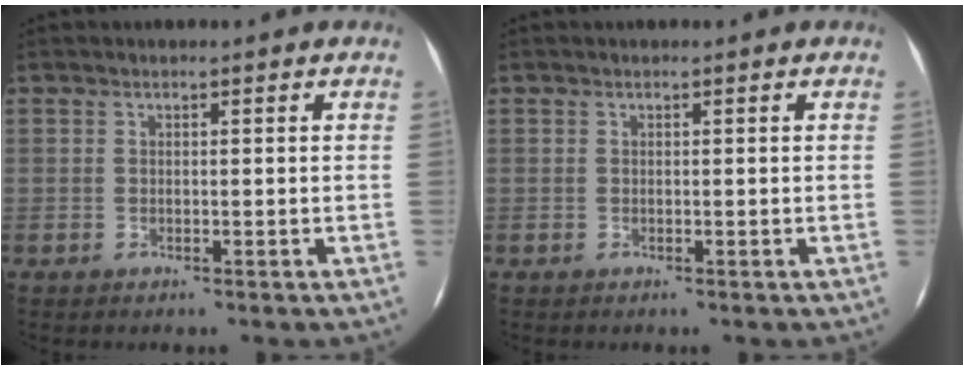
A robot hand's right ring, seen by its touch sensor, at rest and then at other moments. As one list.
[{"total": 0.0}]